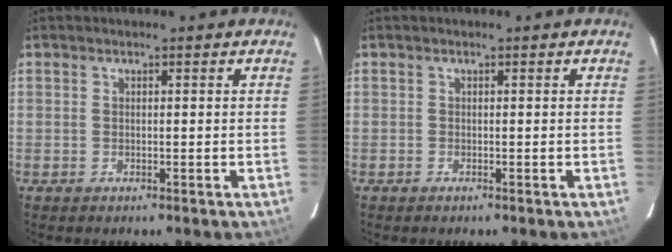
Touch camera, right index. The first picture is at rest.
{"total": 0.0}